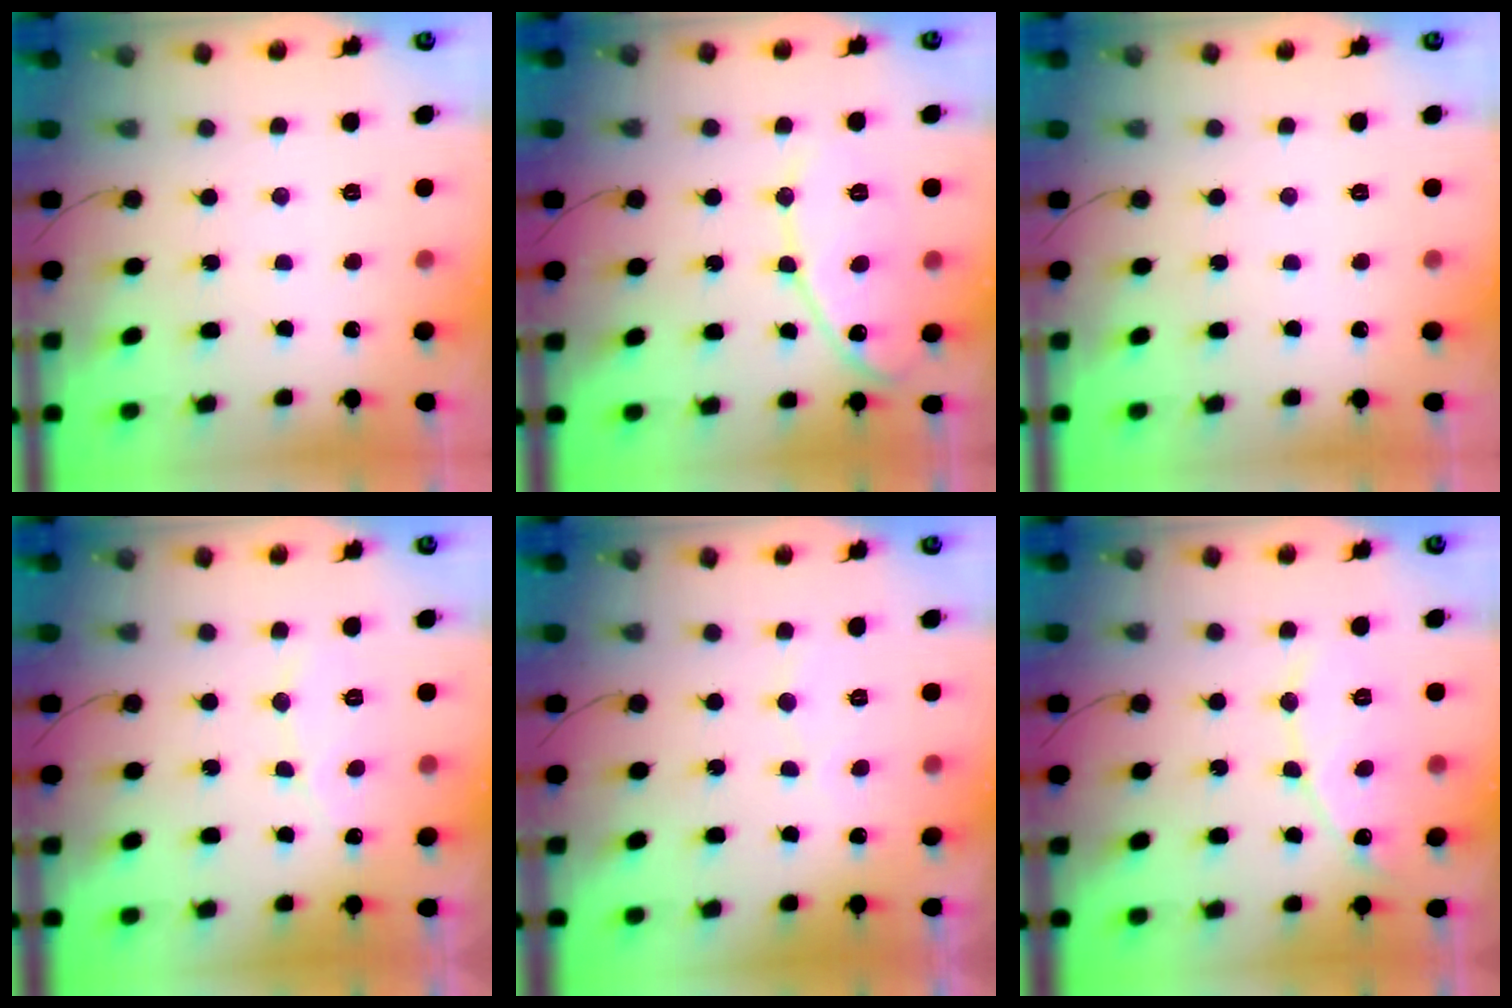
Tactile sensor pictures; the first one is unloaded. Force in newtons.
{"total": 12.2, "press": 12.1, "slide": 1.3}
{"total": 0.0}
{"total": 4.9, "press": 4.9, "slide": 0.4}
{"total": 3.2, "press": 3.2, "slide": 0.2}
{"total": 8.7, "press": 8.7, "slide": 0.9}